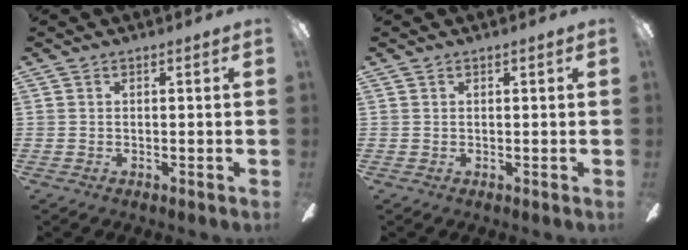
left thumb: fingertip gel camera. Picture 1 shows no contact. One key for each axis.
{"total": 0.0}